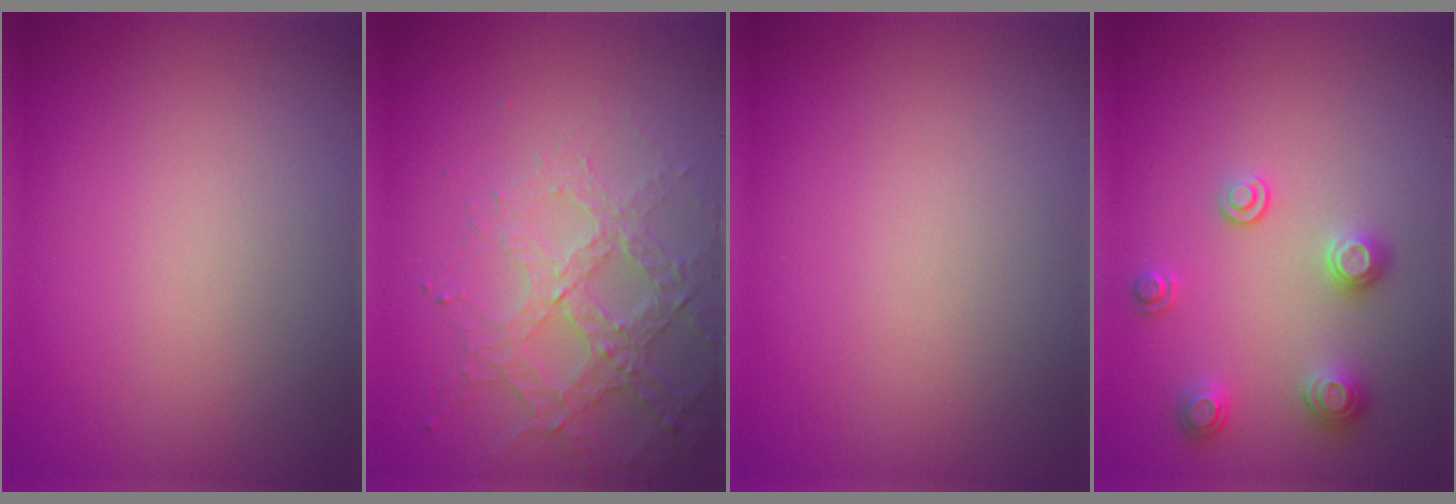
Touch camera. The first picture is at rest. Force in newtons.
{"total": 3.1, "press": 3.1, "slide": 0.6}
{"total": 0.0}
{"total": 2.3, "press": 2.3, "slide": 0.6}